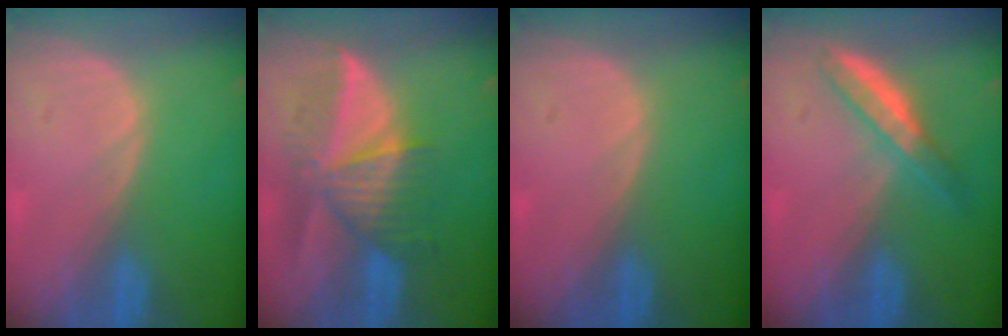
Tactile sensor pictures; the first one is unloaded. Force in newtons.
{"total": 8.4, "press": 7.9, "slide": 2.9}
{"total": 0.0}
{"total": 5.3, "press": 4.7, "slide": 2.4}